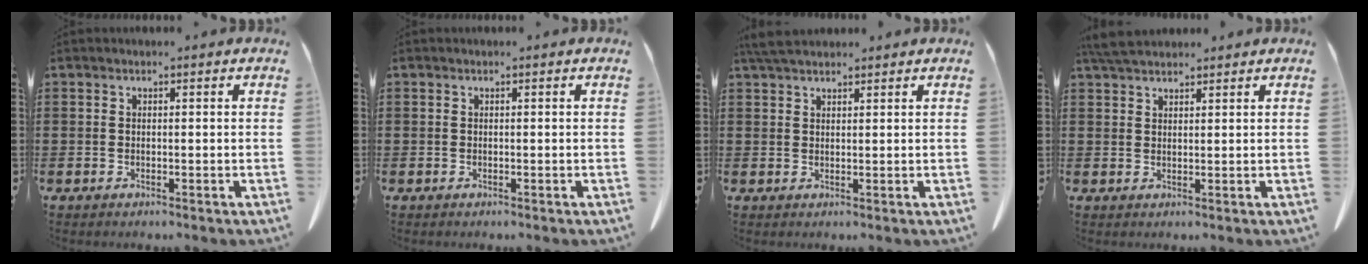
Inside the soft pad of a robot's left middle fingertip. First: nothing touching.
{"total": 0.0}
{"total": 3.5, "force": [3.0, 0.9, 1.6], "torque": [-0.039, 0.000, 0.057]}
{"total": 3.9, "force": [3.4, 0.9, 1.6], "torque": [-0.039, -0.002, 0.065]}